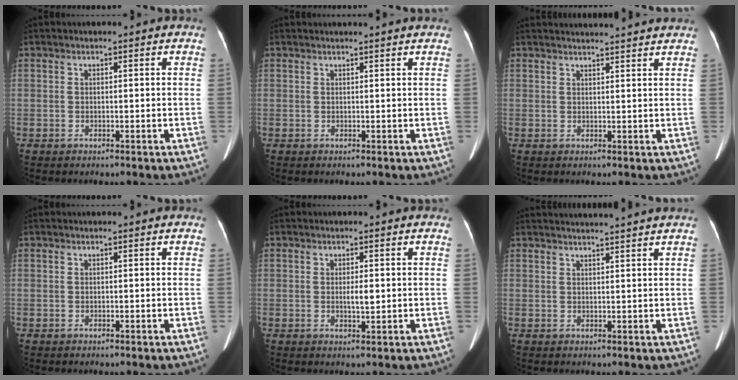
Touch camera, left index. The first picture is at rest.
{"total": 3.4, "force": [3.2, -0.4, 1.1], "torque": [-0.013, 0.016, 0.037]}
{"total": 8.6, "force": [8.2, -0.4, 2.2], "torque": [-0.031, 0.019, 0.090]}
{"total": 0.0}
{"total": 2.1, "force": [0.1, 0.5, 2.0], "torque": [-0.036, -0.001, 0.002]}
{"total": 8.7, "force": [8.1, -1.5, 2.7], "torque": [-0.033, 0.007, 0.096]}